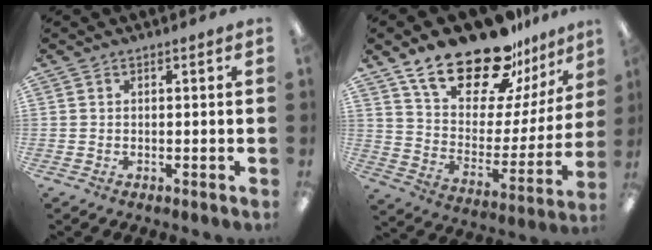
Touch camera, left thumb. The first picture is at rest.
{"total": 22.9, "force": [17.9, 8.7, 11.4], "torque": [-0.186, -0.122, 0.311]}